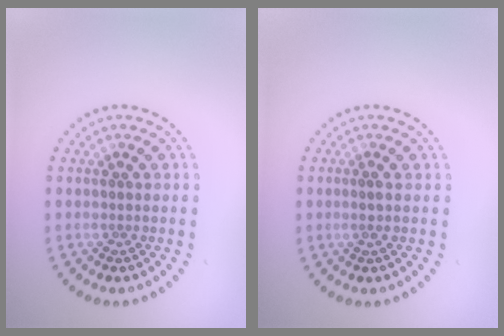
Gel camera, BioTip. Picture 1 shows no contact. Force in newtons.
{"total": 0.6, "press": 0.3, "slide": 0.5}